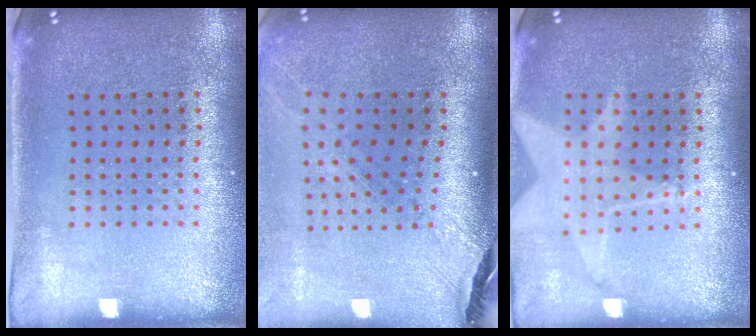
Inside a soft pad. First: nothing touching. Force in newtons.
{"total": 1.8, "press": 1.6, "slide": 0.9}
{"total": 1.8, "press": 1.5, "slide": 1.1}